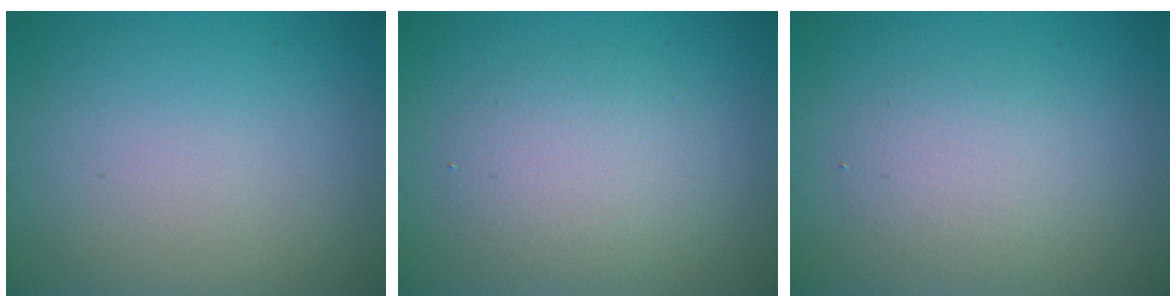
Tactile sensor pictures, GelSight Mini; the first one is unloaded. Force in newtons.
{"total": 3.2, "press": 3.2, "slide": 0.2}
{"total": 2.5, "press": 2.5, "slide": 0.2}